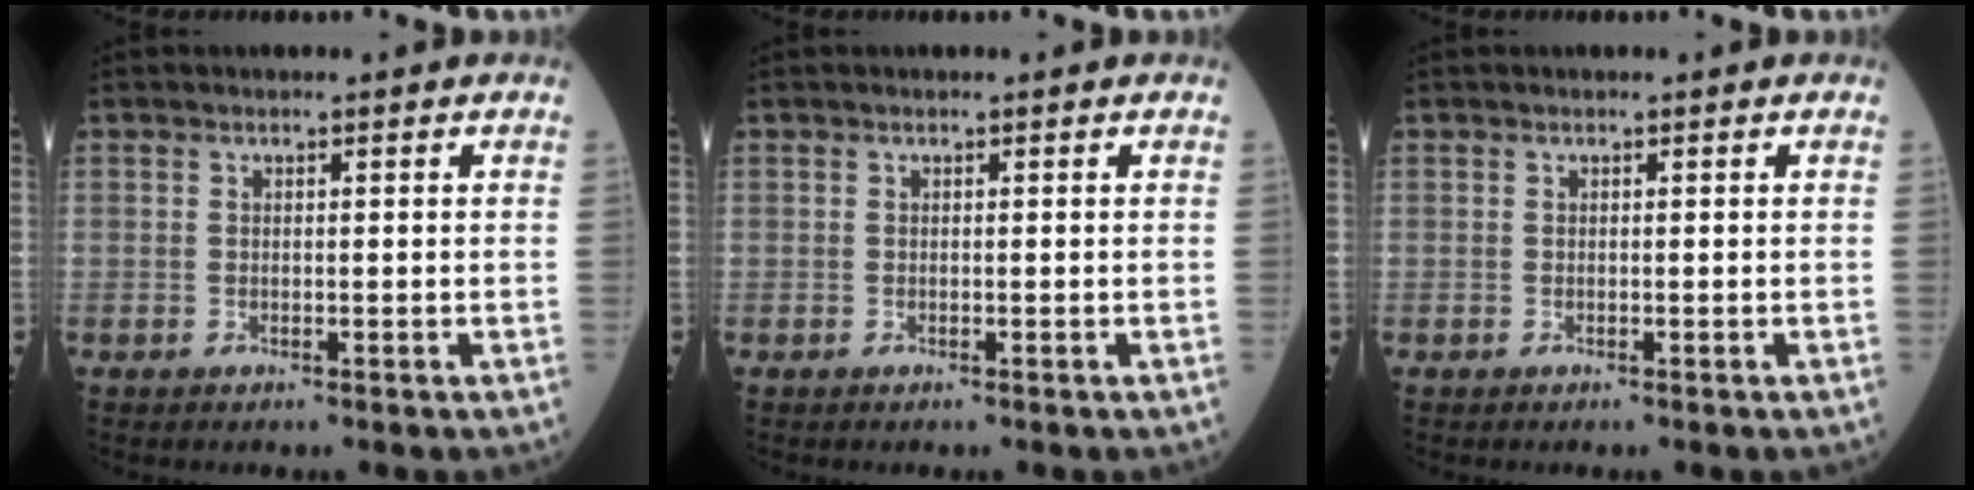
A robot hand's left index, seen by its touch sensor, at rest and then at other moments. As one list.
[{"total": 0.0}, {"total": 0.0}]